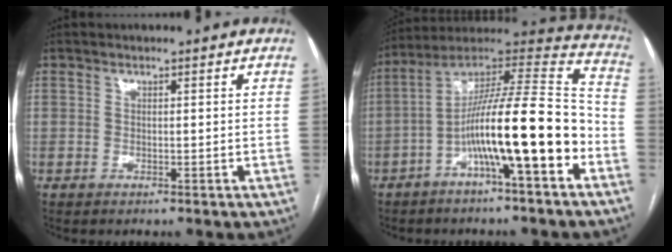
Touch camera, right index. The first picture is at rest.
{"total": 18.1, "force": [-6.2, 1.6, 16.9], "torque": [-0.280, 0.023, -0.104]}